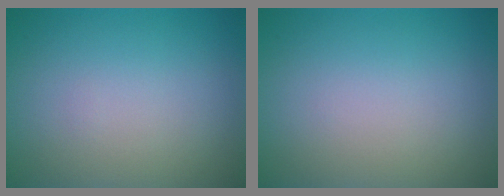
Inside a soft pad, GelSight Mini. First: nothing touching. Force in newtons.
{"total": 0.0}